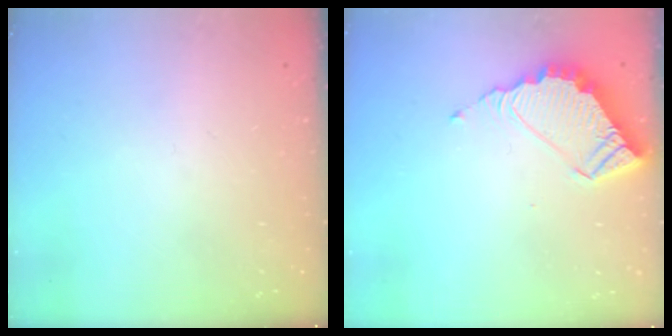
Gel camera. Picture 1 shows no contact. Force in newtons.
{"total": 7.9, "press": 7.9, "slide": 0.1}